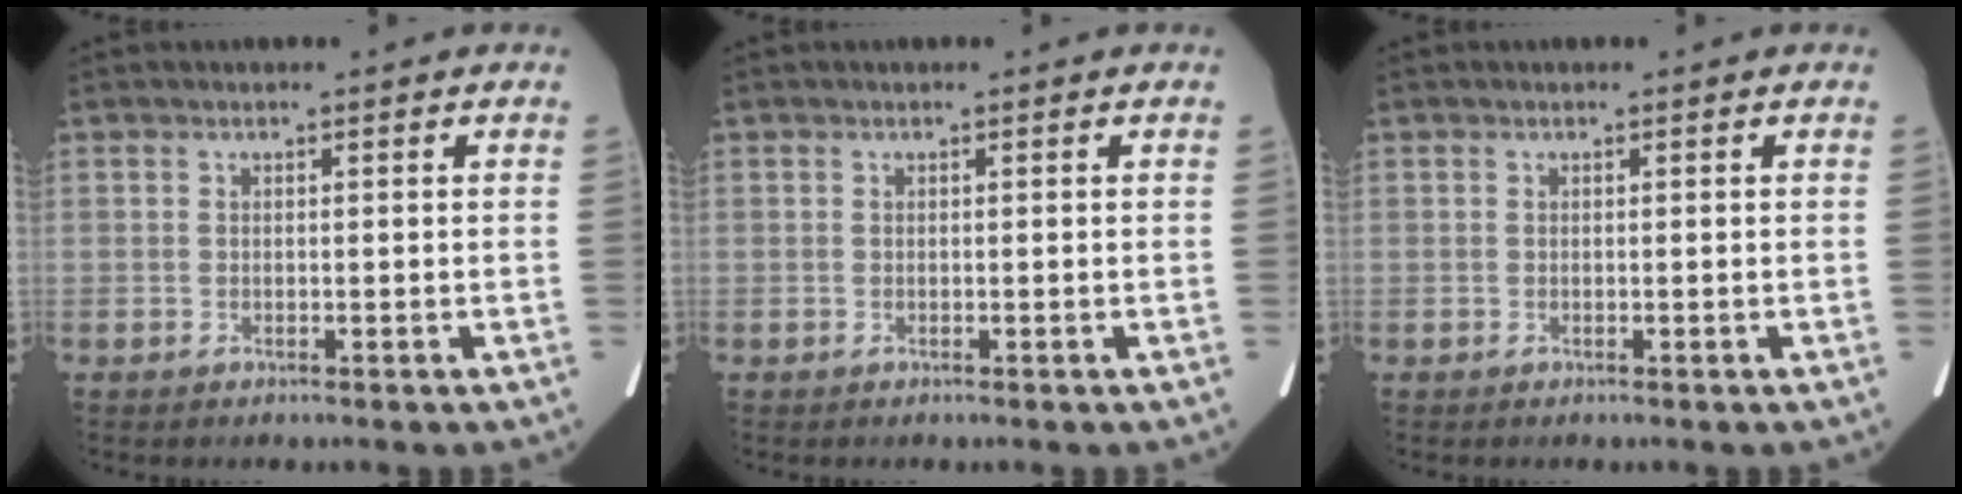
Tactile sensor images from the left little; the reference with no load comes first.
{"total": 0.0}
{"total": 0.0}